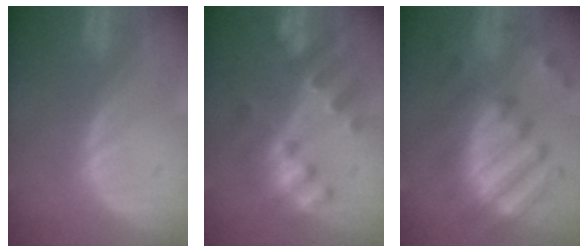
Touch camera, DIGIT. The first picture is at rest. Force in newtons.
{"total": 7.5, "press": 7.5, "slide": 0.5}
{"total": 11.3, "press": 10.6, "slide": 3.9}